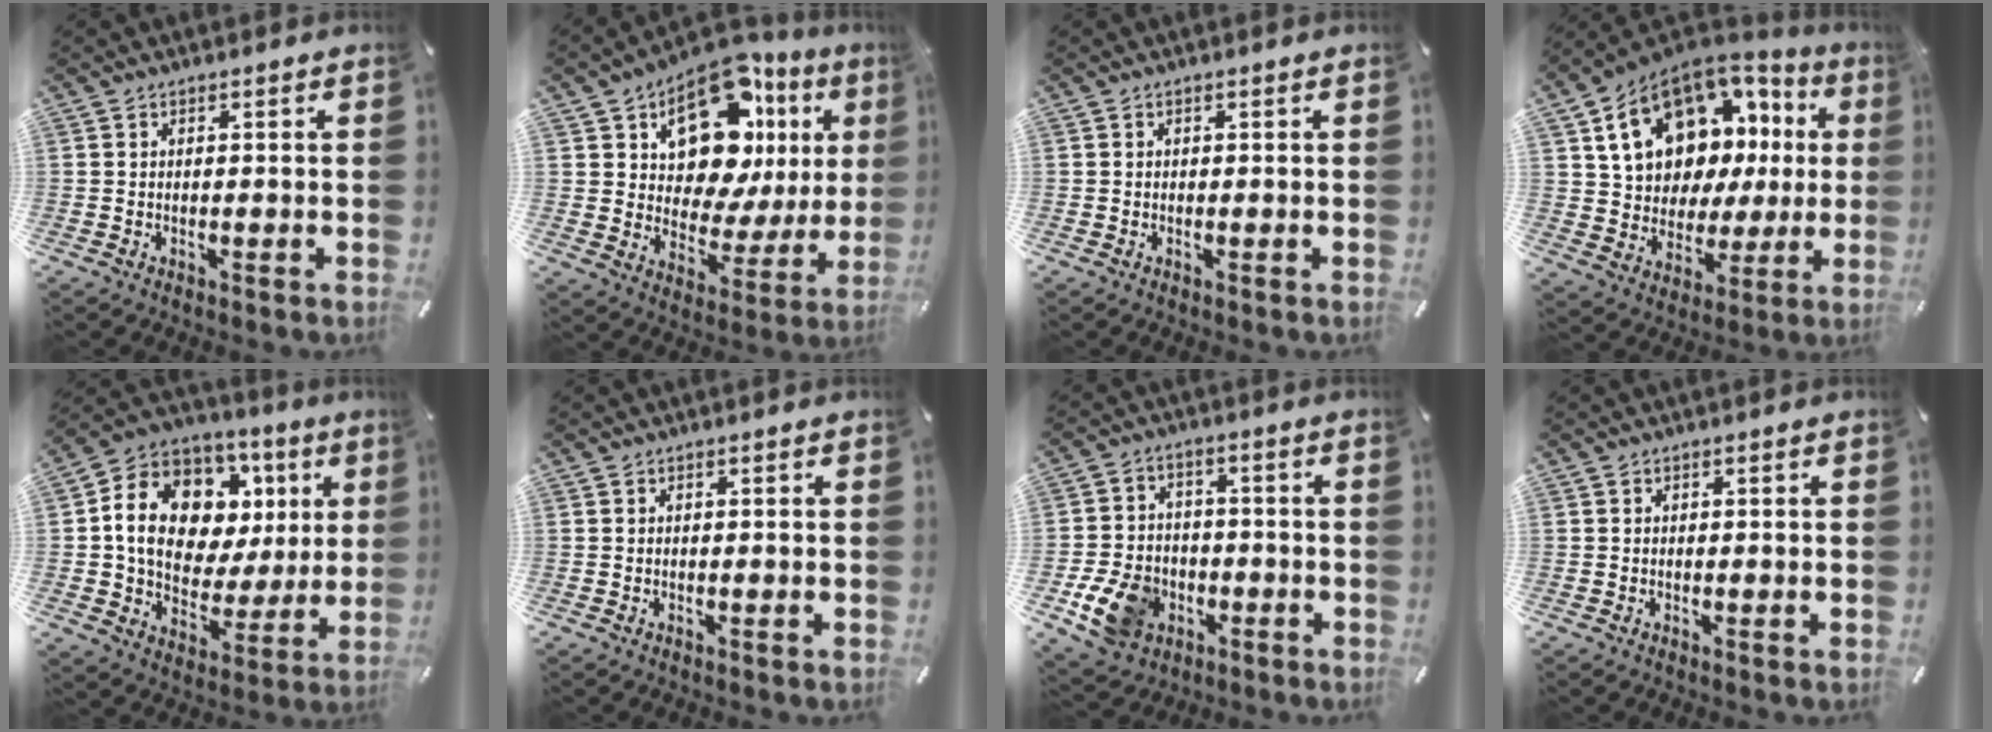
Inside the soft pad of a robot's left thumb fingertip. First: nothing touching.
{"total": 17.8, "force": [9.8, 10.1, 10.9], "torque": [-0.163, -0.071, 0.170]}
{"total": 0.0}
{"total": 17.3, "force": [8.0, 12.7, 8.5], "torque": [-0.152, -0.043, 0.160]}
{"total": 15.8, "force": [4.1, 12.4, 8.9], "torque": [-0.142, -0.009, 0.082]}
{"total": 0.0}
{"total": 11.7, "force": [-4.2, 9.1, 6.1], "torque": [-0.121, 0.026, -0.074]}
{"total": 0.0}